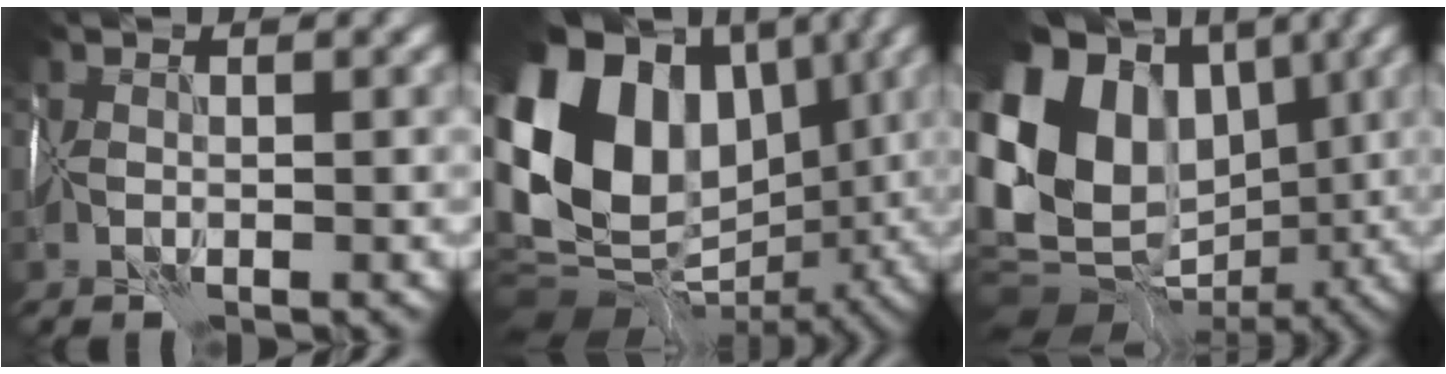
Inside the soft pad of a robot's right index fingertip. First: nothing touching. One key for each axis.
{"total": 14.2, "fx": 3.0, "fy": 10.9, "fz": 8.6, "tx": -0.164, "ty": 0.018, "tz": 0.047}
{"total": 15.1, "fx": 1.8, "fy": 12.2, "fz": 8.8, "tx": -0.177, "ty": 0.010, "tz": 0.052}